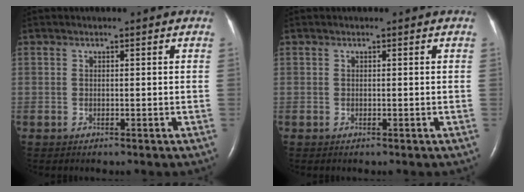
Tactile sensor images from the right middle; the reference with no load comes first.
{"total": 0.0}